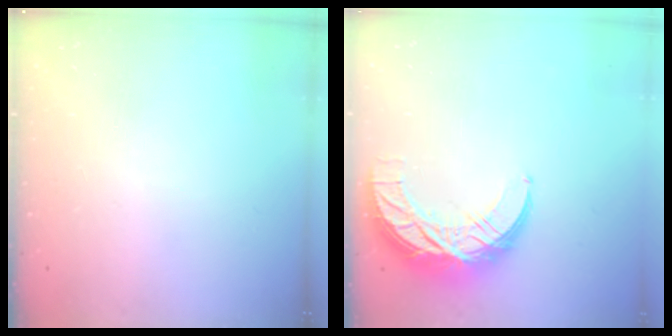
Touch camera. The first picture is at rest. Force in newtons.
{"total": 11.8, "press": 11.8, "slide": 0.8}